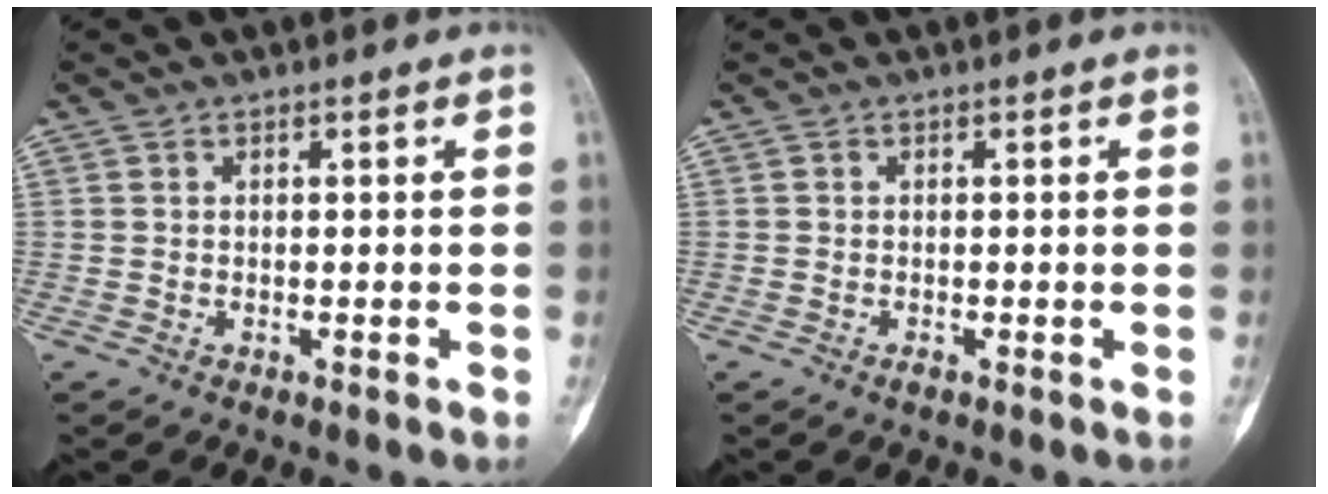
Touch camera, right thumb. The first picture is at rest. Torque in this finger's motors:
{"motor_torque": [0.20, 0.25, 0.03, 0.04, -0.03]}